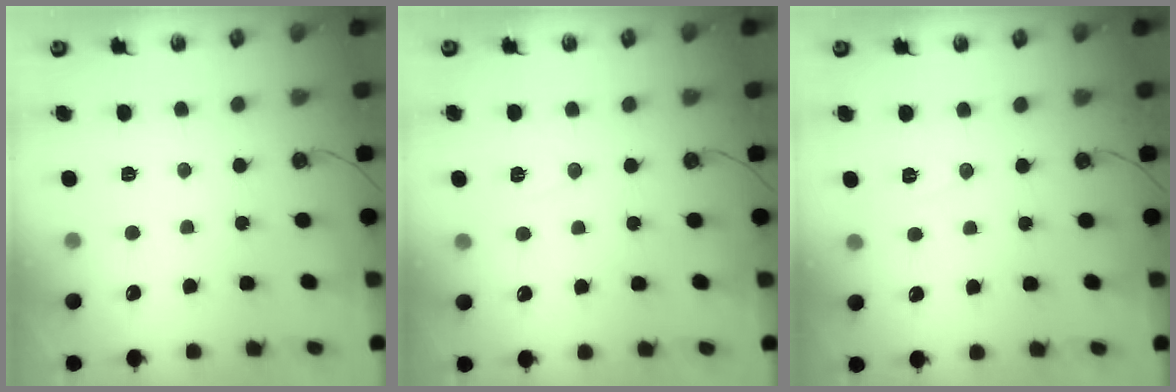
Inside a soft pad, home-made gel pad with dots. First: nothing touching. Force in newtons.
{"total": 5.3, "press": 3.8, "slide": 3.7}
{"total": 6.3, "press": 4.4, "slide": 4.5}